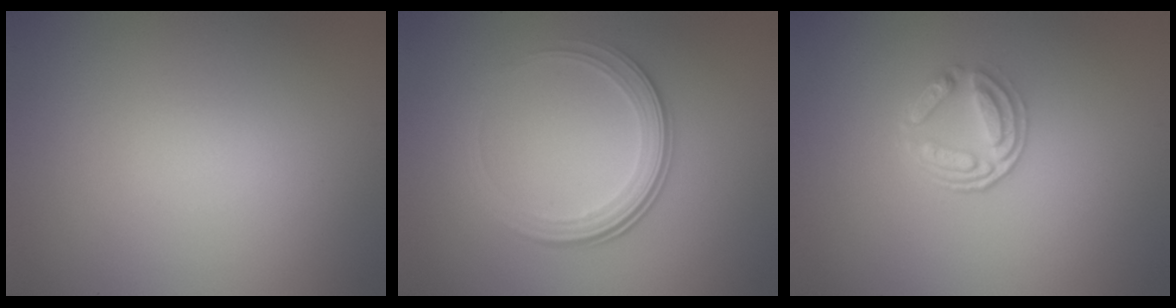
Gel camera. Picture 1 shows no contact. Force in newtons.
{"total": 4.1, "press": 2.7, "slide": 3.0}
{"total": 2.6, "press": 2.1, "slide": 1.6}